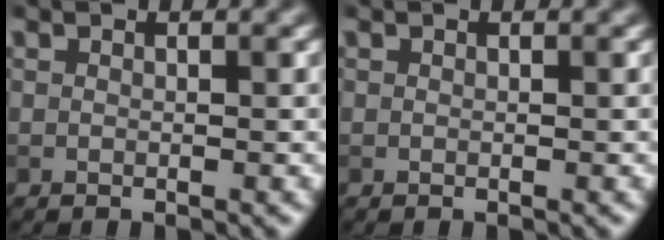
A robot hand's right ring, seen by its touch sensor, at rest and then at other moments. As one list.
[{"total": 0.0}]